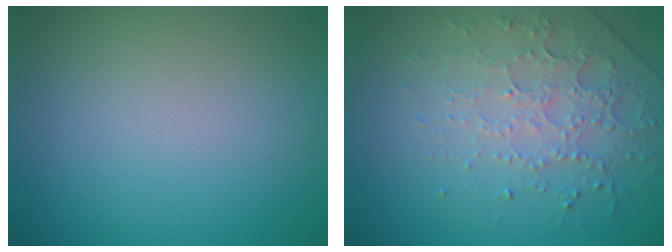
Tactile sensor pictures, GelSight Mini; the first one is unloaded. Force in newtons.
{"total": 4.4, "press": 3.1, "slide": 3.2}